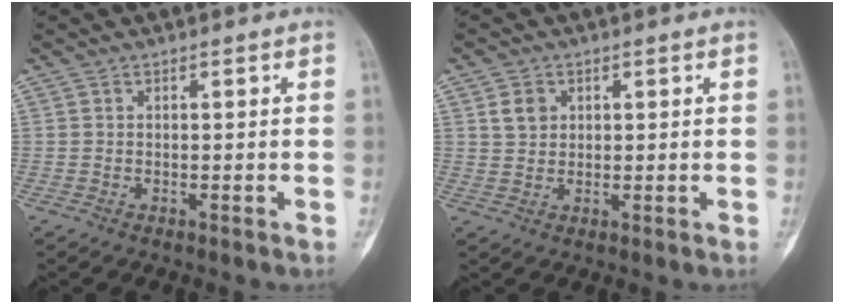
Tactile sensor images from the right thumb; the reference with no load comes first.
{"total": 3.6, "force": [1.5, 2.9, 1.6], "torque": [-0.014, -0.004, 0.030]}